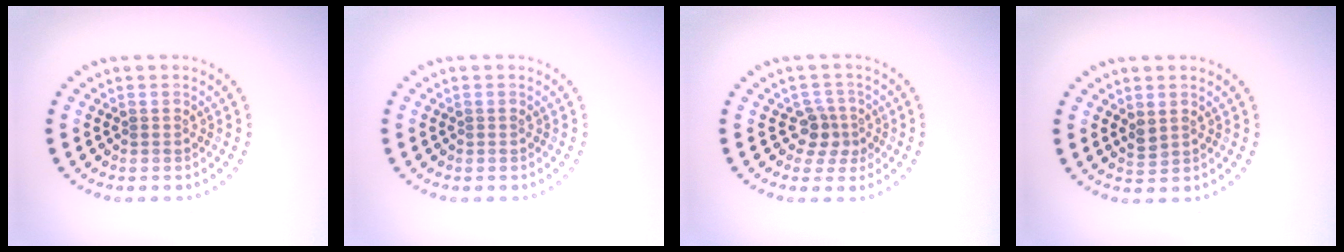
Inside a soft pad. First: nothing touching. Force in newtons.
{"total": 0.0}
{"total": 2.3, "press": 1.8, "slide": 1.5}
{"total": 1.0, "press": 1.0, "slide": 0.3}